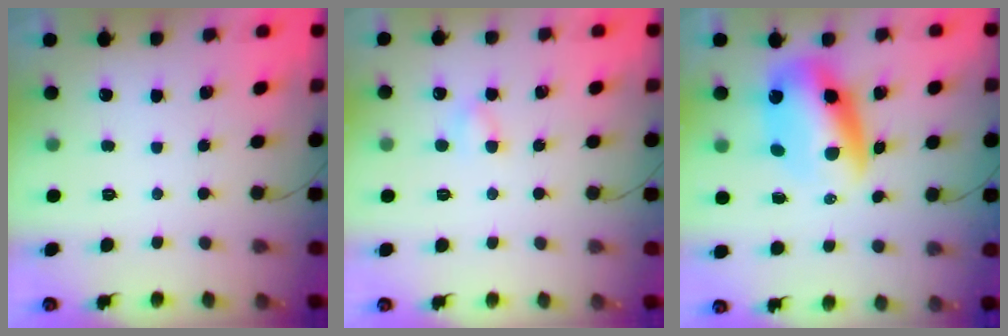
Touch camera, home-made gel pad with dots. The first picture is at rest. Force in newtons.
{"total": 3.0, "press": 2.8, "slide": 1.1}
{"total": 11.4, "press": 10.9, "slide": 3.3}